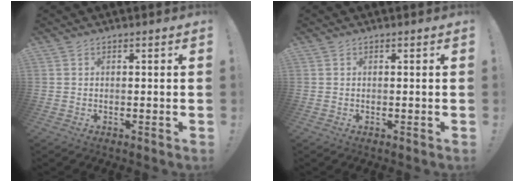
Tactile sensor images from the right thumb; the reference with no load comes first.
{"total": 0.0}